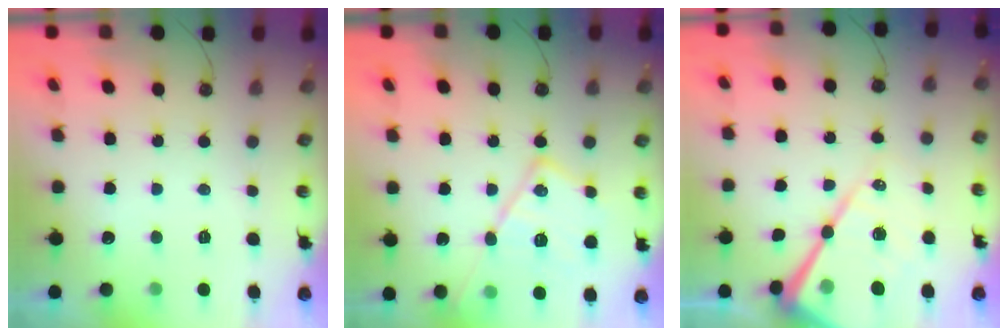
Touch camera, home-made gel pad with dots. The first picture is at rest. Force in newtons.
{"total": 17.6, "press": 17.5, "slide": 1.5}
{"total": 22.5, "press": 22.4, "slide": 2.1}